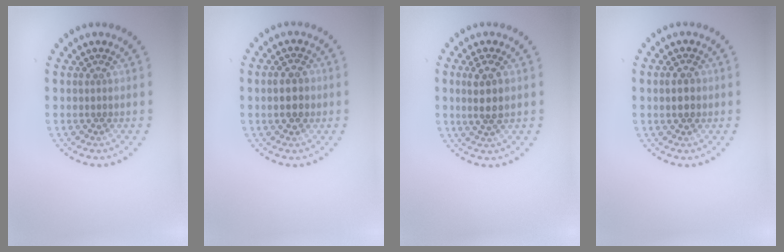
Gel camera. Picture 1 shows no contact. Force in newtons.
{"total": 2.6, "press": 2.6, "slide": 0.1}
{"total": 2.7, "press": 2.5, "slide": 1.2}
{"total": 2.5, "press": 2.5, "slide": 0.3}